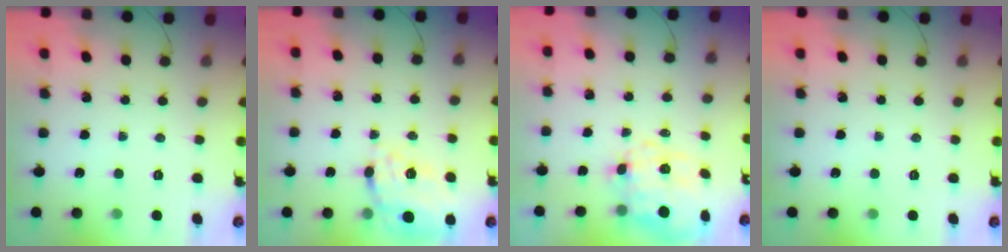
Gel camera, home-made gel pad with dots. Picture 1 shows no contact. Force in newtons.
{"total": 12.3, "press": 11.9, "slide": 3.0}
{"total": 12.9, "press": 12.7, "slide": 2.8}
{"total": 0.0}